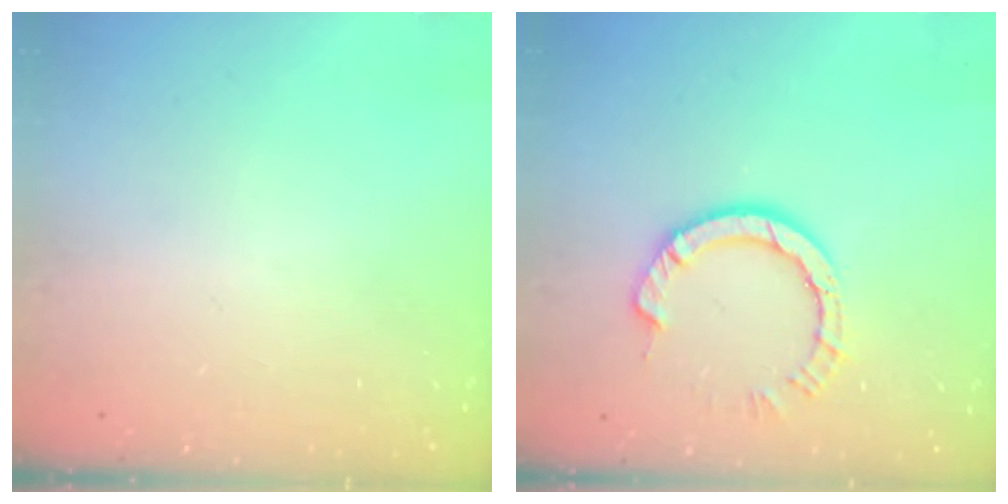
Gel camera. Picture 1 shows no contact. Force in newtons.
{"total": 8.3, "press": 8.3, "slide": 0.9}